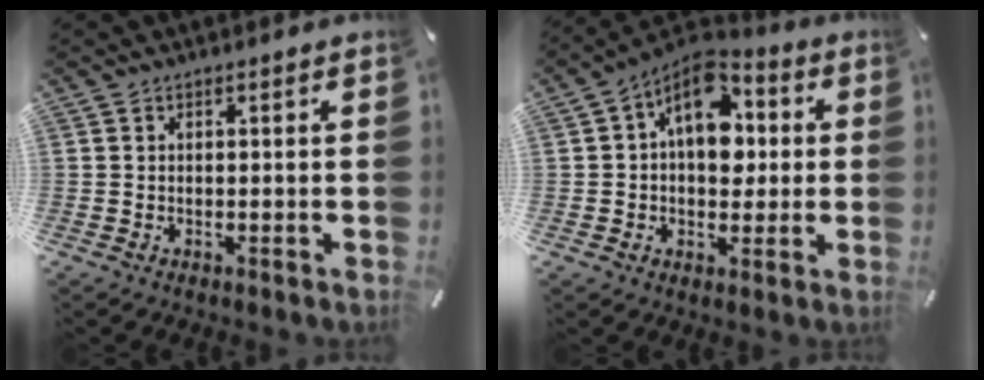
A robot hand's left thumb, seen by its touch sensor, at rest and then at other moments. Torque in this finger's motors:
{"motor_torque": [0.52, 0.82, 0.74, 0.37, 0.16]}